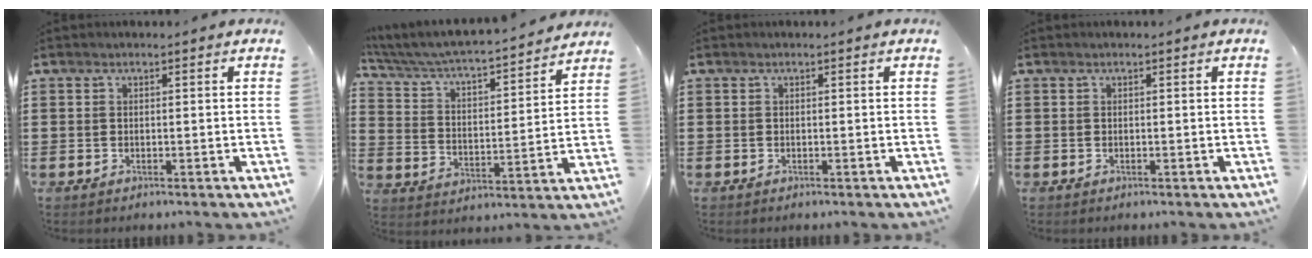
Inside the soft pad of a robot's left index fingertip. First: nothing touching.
{"total": 4.1, "force": [3.8, 0.1, 1.6], "torque": [-0.052, -0.039, 0.053]}
{"total": 0.0}
{"total": 0.0}